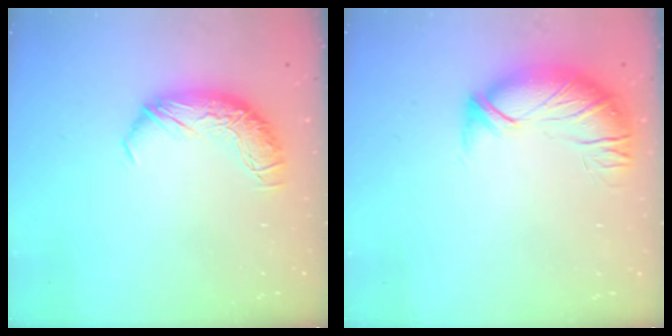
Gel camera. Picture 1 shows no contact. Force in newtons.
{"total": 2.9, "press": 1.4, "slide": 2.5}